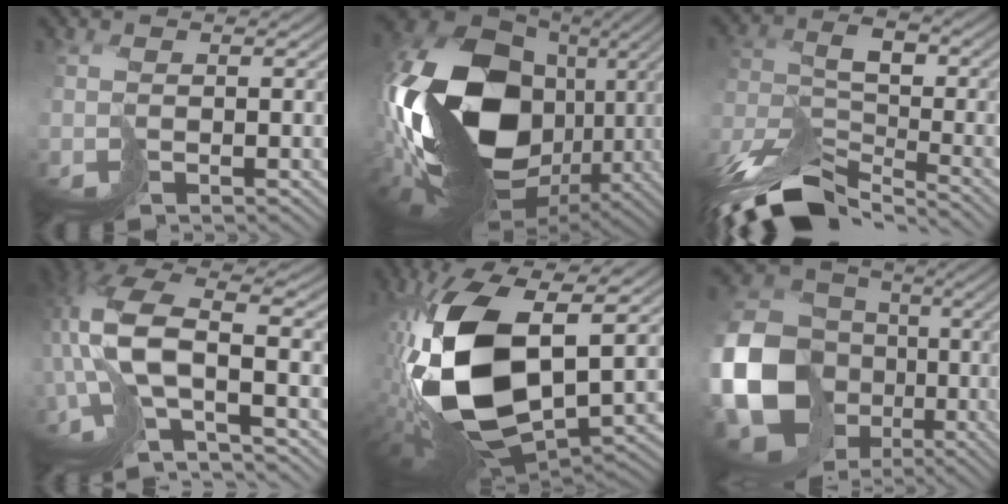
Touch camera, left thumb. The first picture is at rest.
{"total": 19.8, "force": [0.7, 14.8, 13.1], "torque": [-0.307, -0.012, 0.014]}
{"total": 12.3, "force": [-9.5, 4.7, 6.2], "torque": [-0.138, -0.011, -0.177]}
{"total": 12.9, "force": [-2.4, 5.6, 11.3], "torque": [-0.267, -0.008, -0.041]}
{"total": 16.8, "force": [0.2, 9.9, 13.6], "torque": [-0.309, -0.031, 0.012]}
{"total": 23.7, "force": [-5.6, 21.1, 9.4], "torque": [-0.272, -0.051, -0.124]}